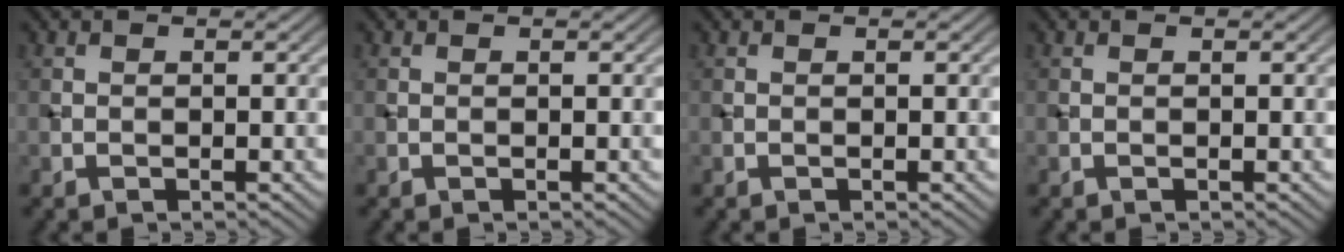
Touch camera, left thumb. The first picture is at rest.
{"total": 0.0}
{"total": 0.0}
{"total": 0.0}